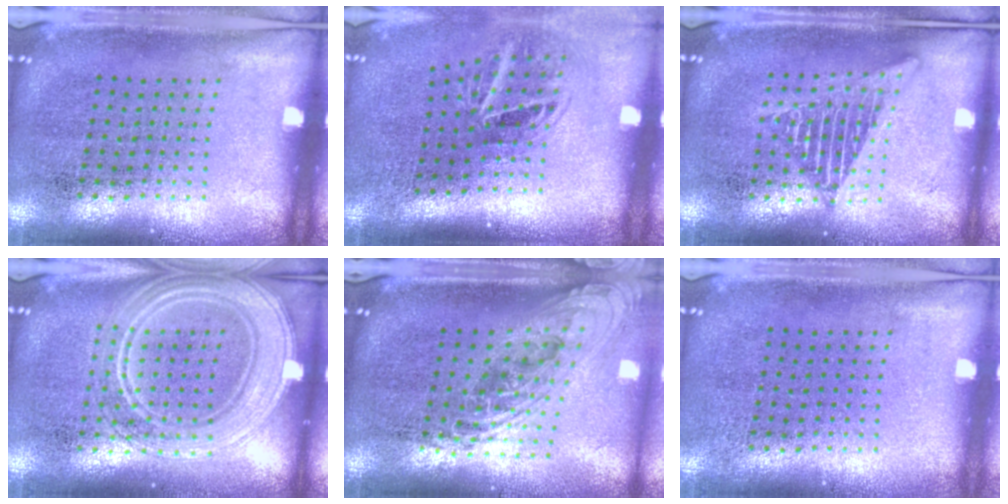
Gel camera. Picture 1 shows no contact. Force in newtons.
{"total": 2.0, "press": 1.3, "slide": 1.6}
{"total": 2.0, "press": 2.0, "slide": 0.2}
{"total": 2.9, "press": 2.8, "slide": 0.4}
{"total": 2.2, "press": 1.6, "slide": 1.6}
{"total": 0.0}